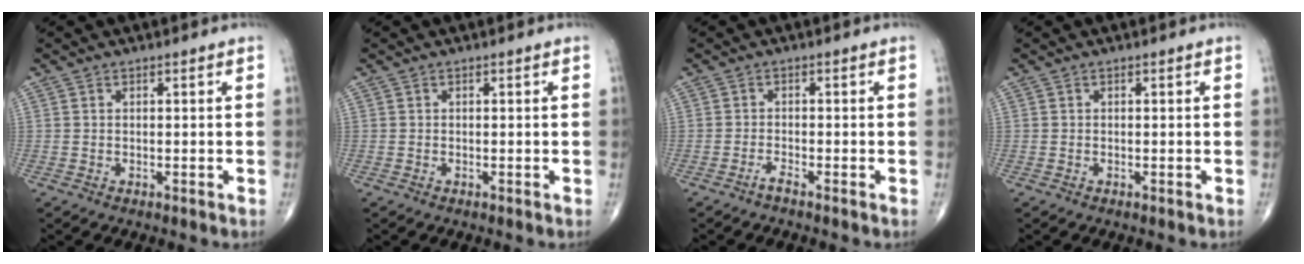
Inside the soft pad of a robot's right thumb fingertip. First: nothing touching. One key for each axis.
{"total": 0.0}
{"total": 1.1, "fx": -1.0, "fy": -0.1, "fz": 0.4, "tx": -0.016, "ty": 0.004, "tz": -0.021}
{"total": 0.0}